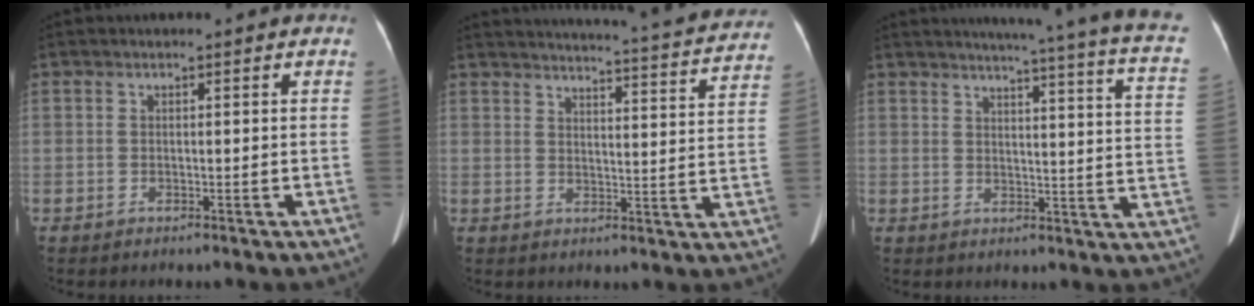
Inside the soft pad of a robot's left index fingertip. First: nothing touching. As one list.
[{"total": 24.5, "force": [23.4, 1.4, 7.1], "torque": [-0.098, -0.061, 0.269]}, {"total": 20.7, "force": [17.1, -0.5, 11.7], "torque": [-0.157, -0.054, 0.187]}]